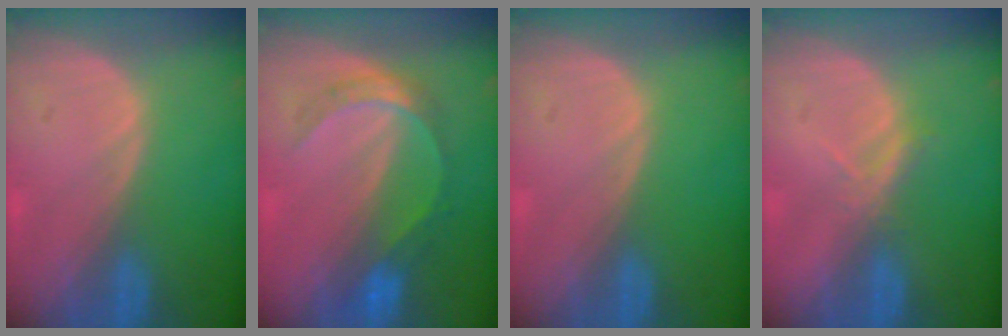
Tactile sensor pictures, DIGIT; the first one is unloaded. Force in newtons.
{"total": 6.1, "press": 5.3, "slide": 3.1}
{"total": 0.0}
{"total": 2.1, "press": 1.9, "slide": 0.9}